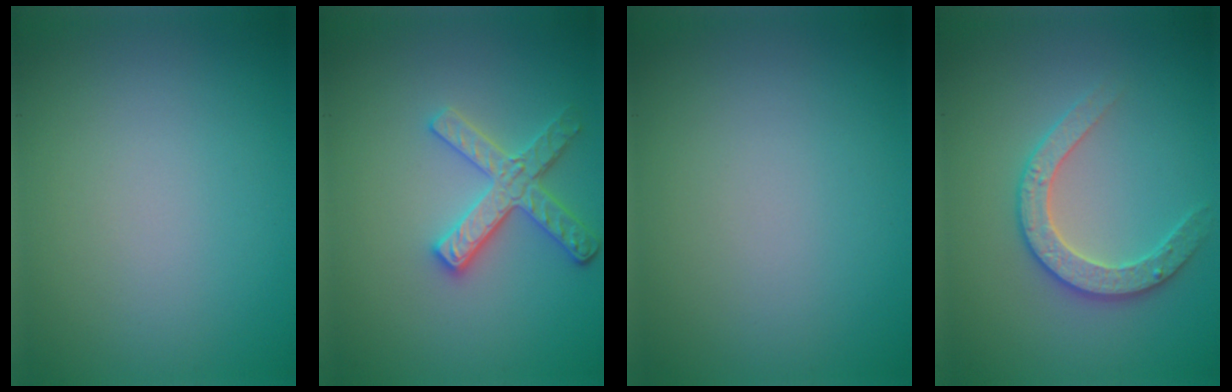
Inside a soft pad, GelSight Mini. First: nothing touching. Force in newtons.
{"total": 3.4, "press": 3.1, "slide": 1.3}
{"total": 0.0}
{"total": 2.8, "press": 2.7, "slide": 0.6}